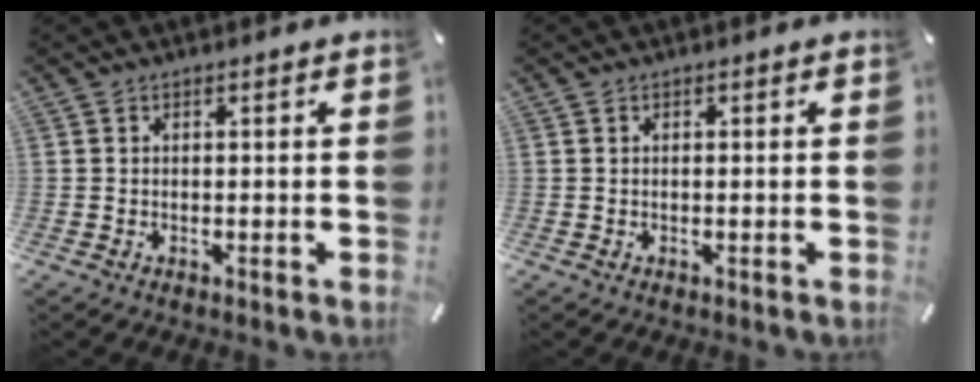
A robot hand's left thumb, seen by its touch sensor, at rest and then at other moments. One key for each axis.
{"total": 0.0}